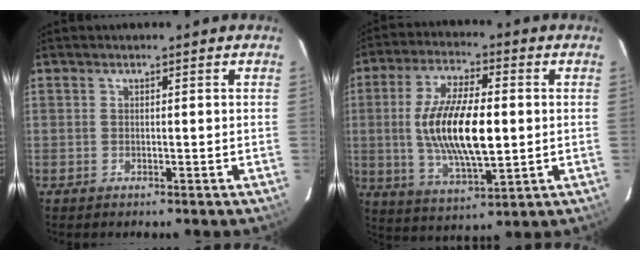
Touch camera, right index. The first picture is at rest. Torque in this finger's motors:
{"motor_torque": [1.69, -0.45, 1.05, 0.21]}